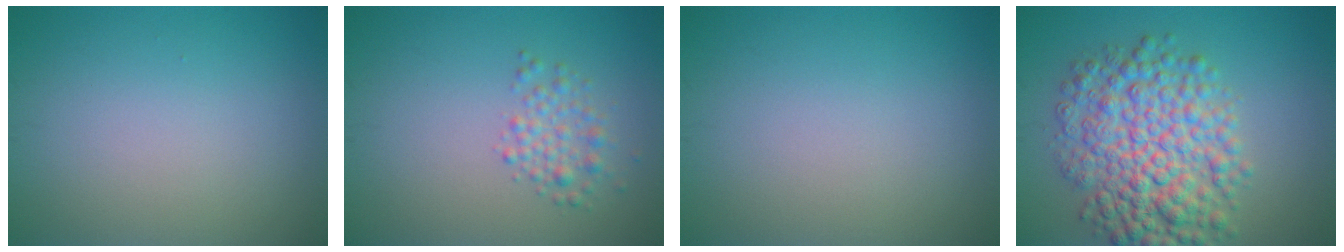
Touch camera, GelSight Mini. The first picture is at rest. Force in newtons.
{"total": 2.2, "press": 2.2, "slide": 0.1}
{"total": 0.0}
{"total": 8.6, "press": 8.6, "slide": 0.0}